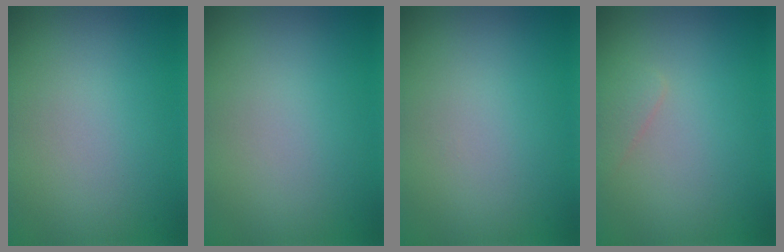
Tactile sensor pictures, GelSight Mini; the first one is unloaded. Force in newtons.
{"total": 0.0}
{"total": 0.0}
{"total": 1.1, "press": 1.1, "slide": 0.1}